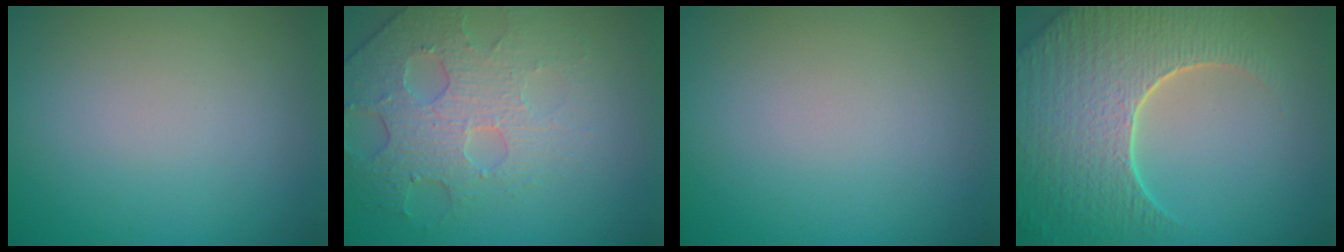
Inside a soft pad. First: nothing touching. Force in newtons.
{"total": 4.1, "press": 3.9, "slide": 1.3}
{"total": 0.0}
{"total": 8.8, "press": 6.1, "slide": 6.4}